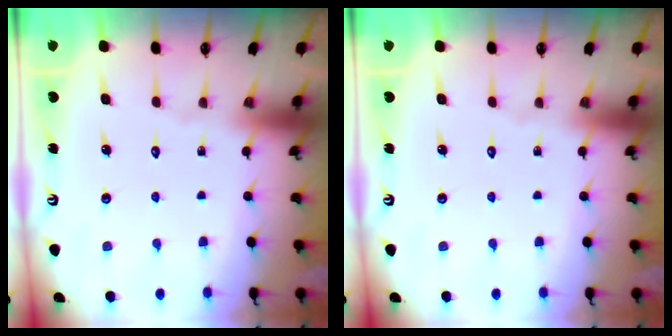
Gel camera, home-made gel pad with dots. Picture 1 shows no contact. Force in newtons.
{"total": 0.0}